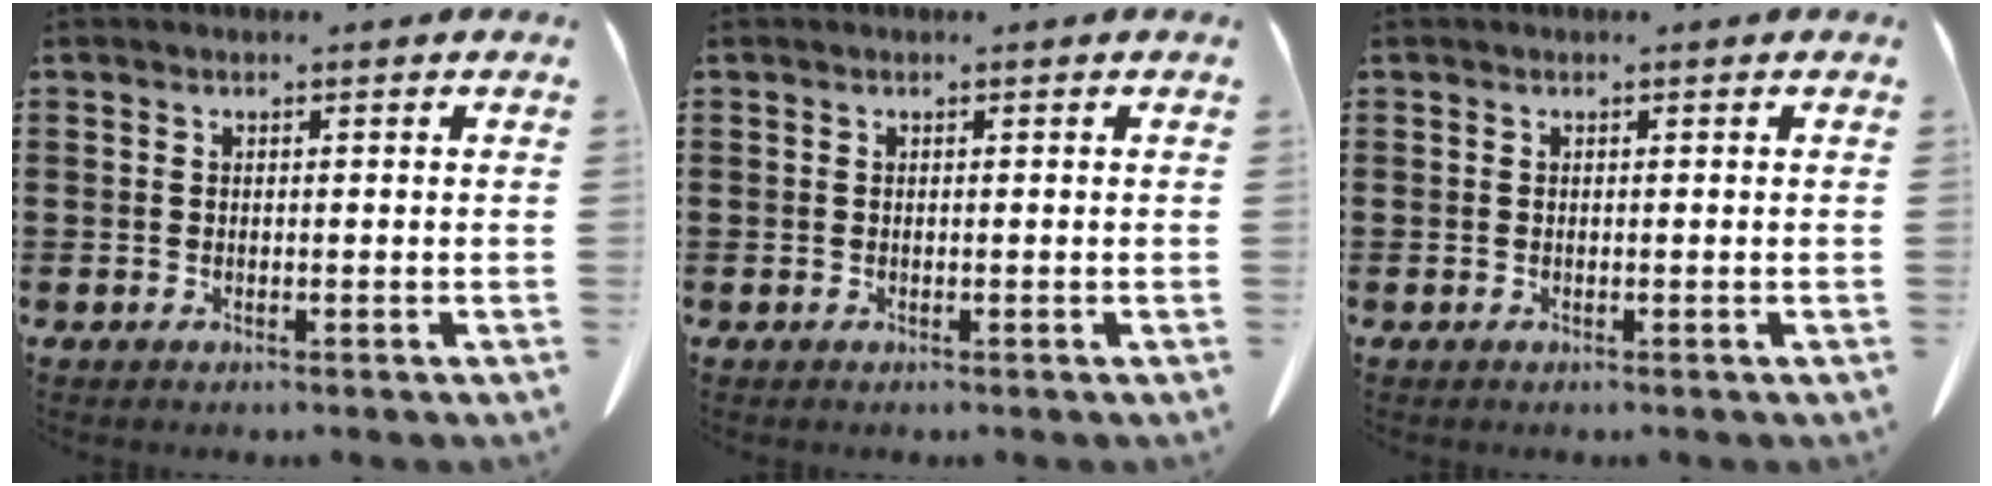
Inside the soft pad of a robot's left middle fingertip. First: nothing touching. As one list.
[{"total": 0.0}, {"total": 0.0}]